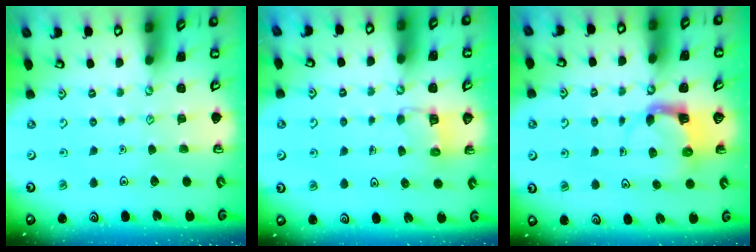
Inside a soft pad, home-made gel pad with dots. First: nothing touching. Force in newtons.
{"total": 4.0, "press": 3.9, "slide": 0.2}
{"total": 3.8, "press": 3.7, "slide": 0.7}